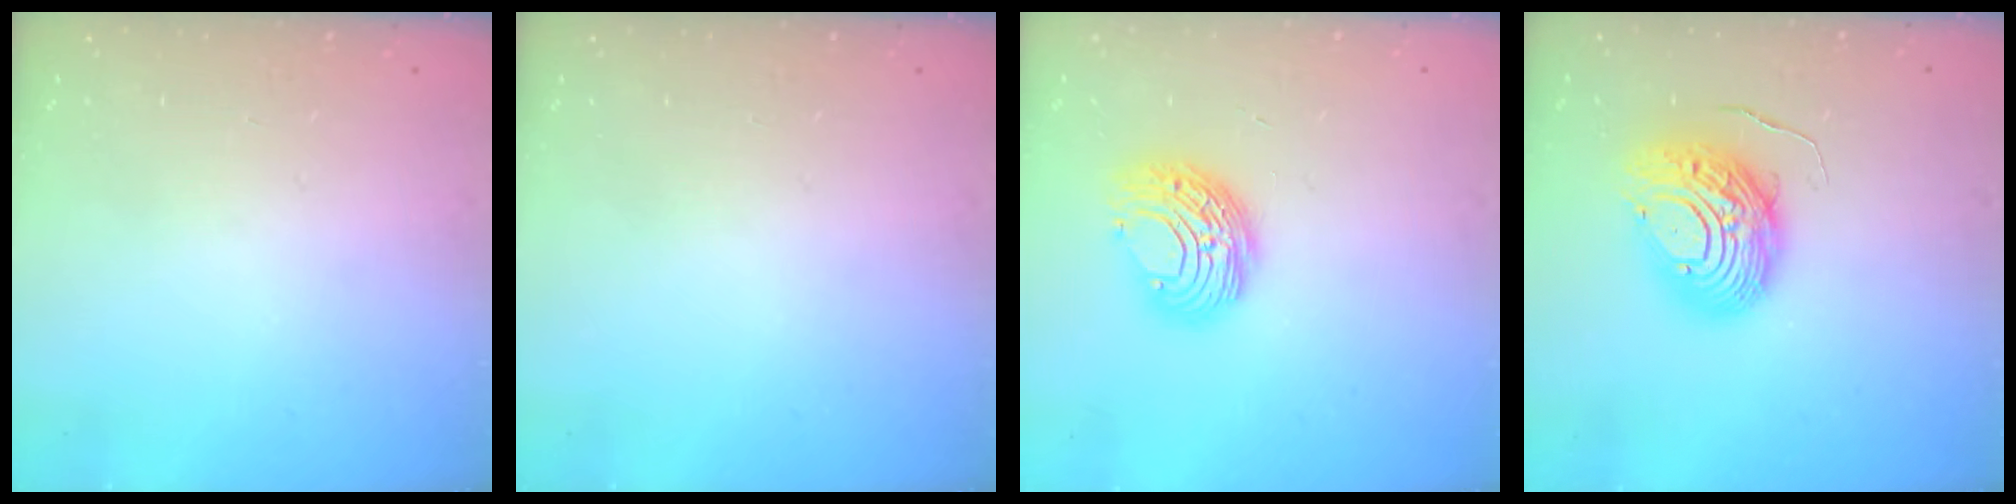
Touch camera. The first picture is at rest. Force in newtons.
{"total": 0.0}
{"total": 9.5, "press": 9.5, "slide": 0.5}
{"total": 11.8, "press": 11.8, "slide": 1.3}